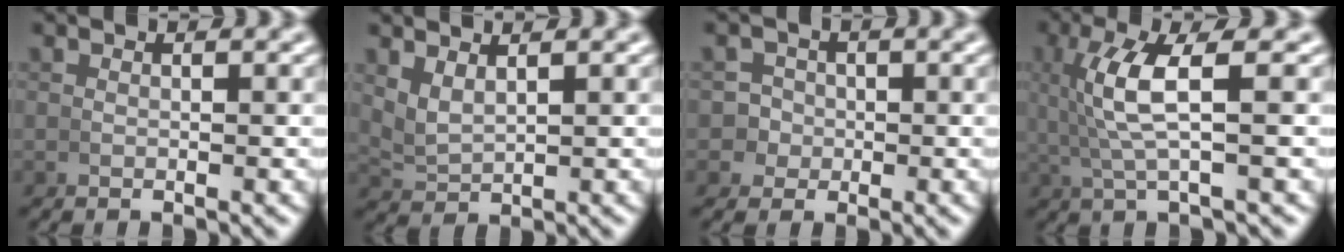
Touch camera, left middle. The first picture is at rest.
{"total": 2.8, "force": [1.9, 1.4, 1.7], "torque": [-0.040, -0.004, 0.046]}
{"total": 2.9, "force": [-0.6, 2.7, 0.8], "torque": [-0.019, -0.010, -0.009]}
{"total": 4.9, "force": [1.0, 0.8, 4.8], "torque": [-0.093, 0.013, 0.018]}